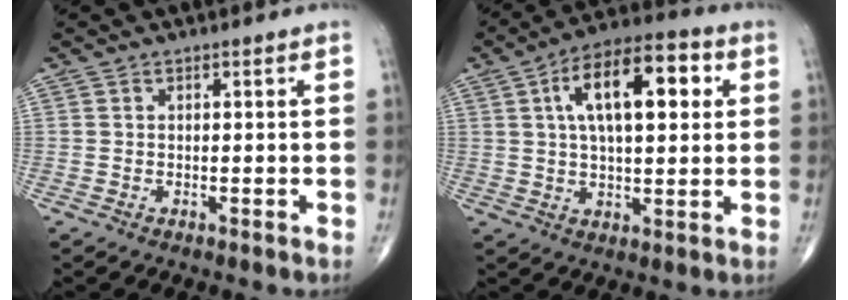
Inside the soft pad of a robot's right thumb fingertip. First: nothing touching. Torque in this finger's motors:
{"motor_torque": [1.00, 4.00, 1.28, 0.27, 0.39]}